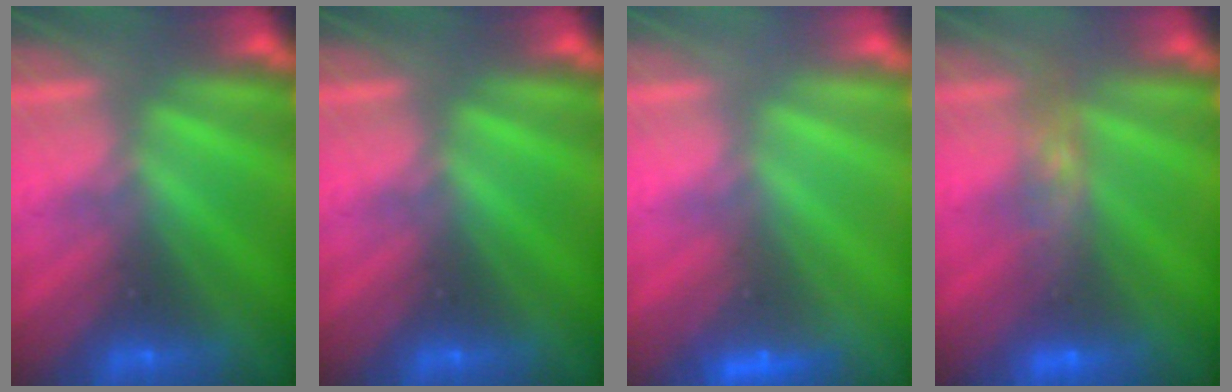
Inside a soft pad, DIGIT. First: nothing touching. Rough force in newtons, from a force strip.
{"total": 0.0}
{"total": 2.4}
{"total": 8.4}